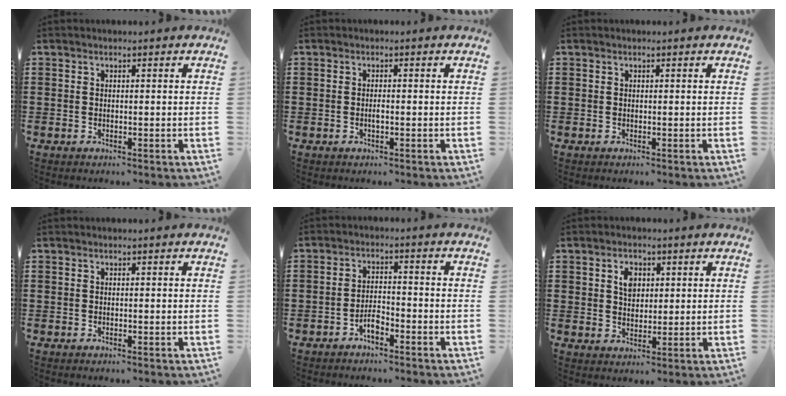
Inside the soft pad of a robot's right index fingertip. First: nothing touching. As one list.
[{"total": 1.0, "force": [-0.3, 0.3, 0.9], "torque": [-0.019, -0.002, -0.004]}, {"total": 0.0}, {"total": 0.0}, {"total": 3.1, "force": [-2.2, 1.1, 2.0], "torque": [-0.045, 0.005, -0.044]}, {"total": 3.4, "force": [1.2, 2.3, 2.1], "torque": [-0.043, 0.005, 0.019]}]